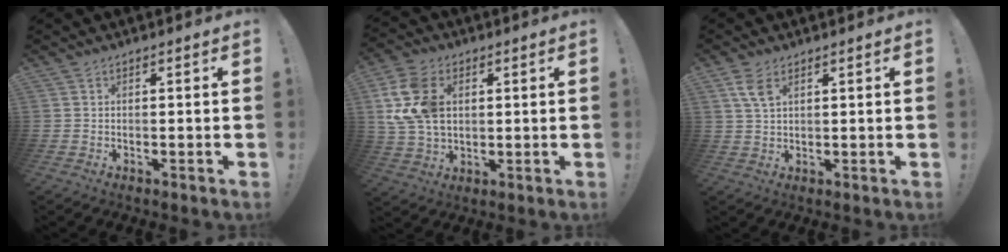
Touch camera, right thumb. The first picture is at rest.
{"total": 14.5, "force": [3.1, 10.2, 9.8], "torque": [-0.193, -0.002, 0.063]}
{"total": 5.1, "force": [2.6, 2.5, 3.7], "torque": [-0.070, -0.004, 0.050]}